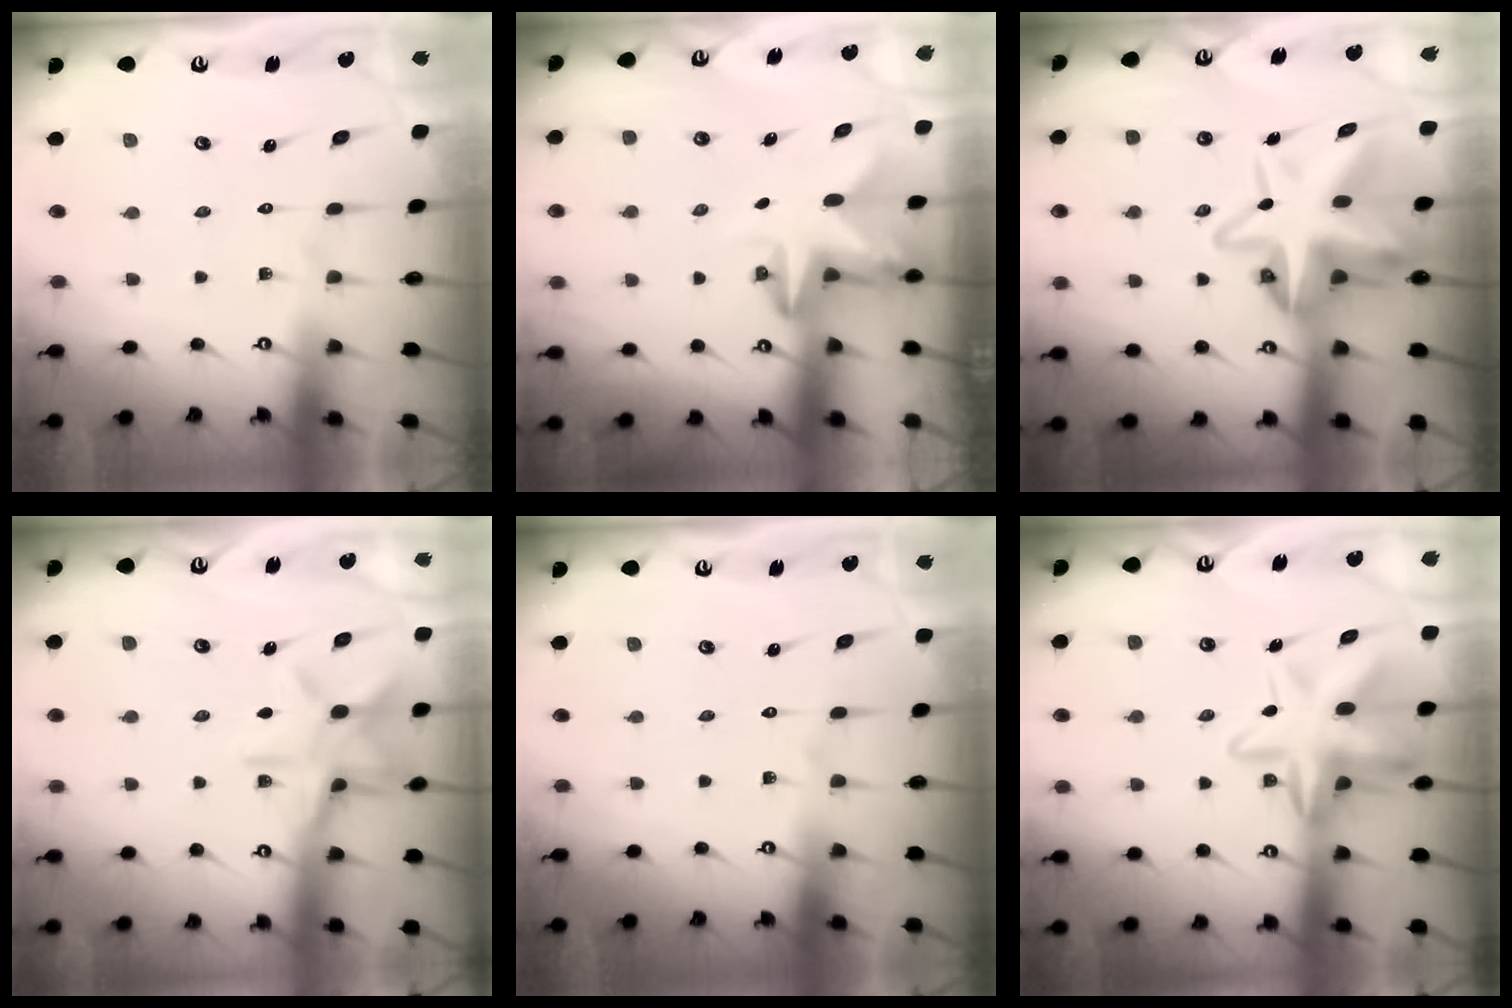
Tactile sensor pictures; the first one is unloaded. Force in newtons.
{"total": 2.8, "press": 2.8, "slide": 0.6}
{"total": 14.4, "press": 14.3, "slide": 1.9}
{"total": 11.0, "press": 11.0, "slide": 0.7}
{"total": 0.0}
{"total": 15.6, "press": 15.5, "slide": 1.7}